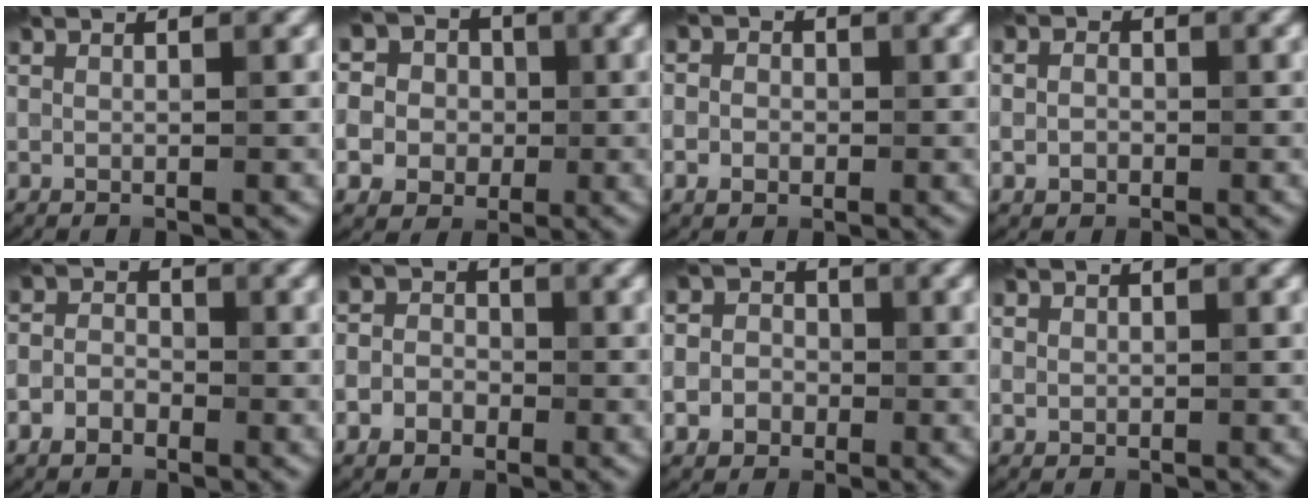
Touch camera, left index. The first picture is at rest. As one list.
[{"total": 11.0, "force": [-0.4, 10.4, 3.8], "torque": [-0.107, 0.013, -0.033]}, {"total": 2.6, "force": [-0.2, 2.3, 1.1], "torque": [-0.002, 0.004, -0.020]}, {"total": 1.9, "force": [-0.3, 1.6, 1.0], "torque": [-0.008, -0.003, -0.013]}, {"total": 2.8, "force": [-1.4, 2.1, 1.2], "torque": [-0.013, 0.003, -0.037]}, {"total": 3.5, "force": [-1.1, 3.1, 1.3], "torque": [0.005, 0.003, -0.030]}, {"total": 5.3, "force": [-1.3, 4.9, 1.8], "torque": [-0.008, 0.005, -0.047]}, {"total": 0.9, "force": [0.2, 0.8, 0.3], "torque": [-0.001, -0.002, 0.002]}]